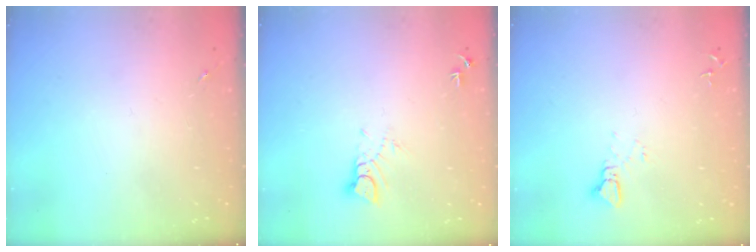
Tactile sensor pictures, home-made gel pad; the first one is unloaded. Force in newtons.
{"total": 4.3, "press": 4.3, "slide": 0.4}
{"total": 3.7, "press": 3.7, "slide": 0.3}